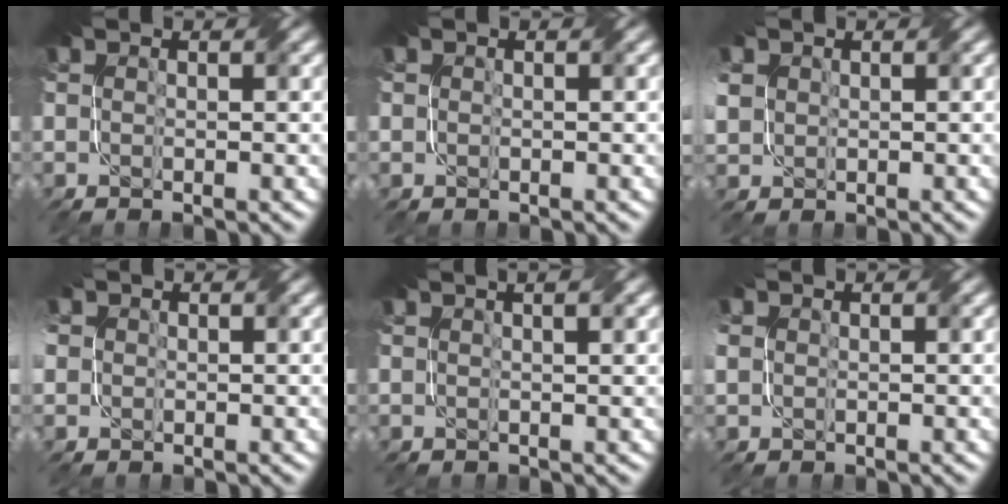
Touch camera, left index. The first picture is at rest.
{"total": 0.8, "force": [0.3, 0.3, -0.7], "torque": [0.011, 0.000, 0.002]}
{"total": 2.4, "force": [1.0, 2.2, 0.3], "torque": [-0.025, 0.012, 0.016]}
{"total": 2.9, "force": [0.9, 2.7, 0.7], "torque": [-0.030, 0.021, 0.005]}
{"total": 1.6, "force": [1.4, 0.3, 0.7], "torque": [0.004, 0.001, 0.009]}
{"total": 1.7, "force": [0.8, 1.5, -0.1], "torque": [-0.002, 0.008, 0.011]}